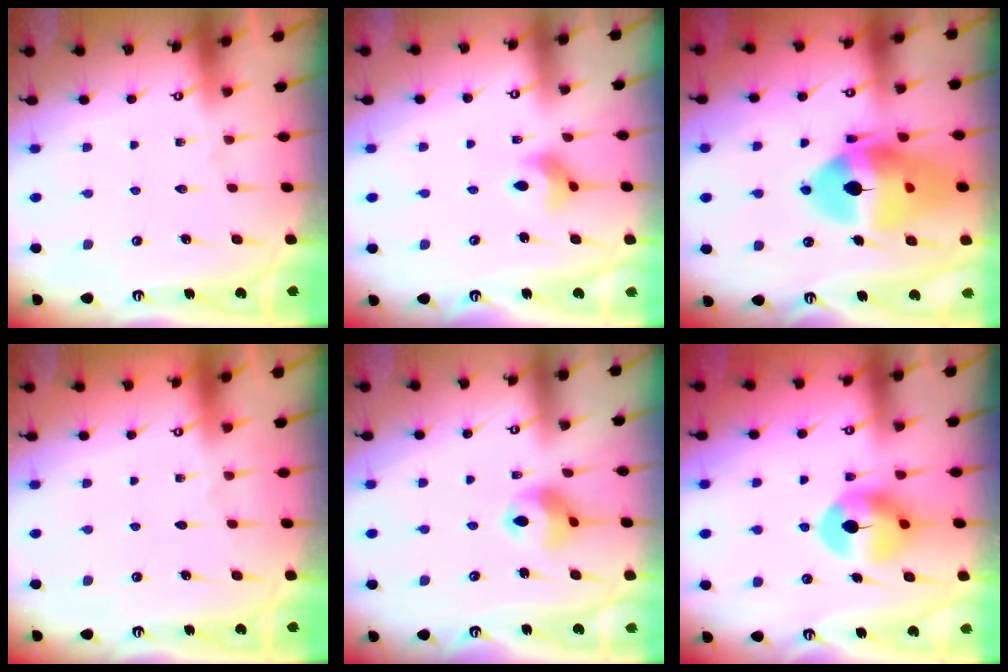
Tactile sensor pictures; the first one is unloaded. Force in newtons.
{"total": 7.3, "press": 7.2, "slide": 1.5}
{"total": 21.0, "press": 20.8, "slide": 2.4}
{"total": 0.0}
{"total": 9.7, "press": 9.6, "slide": 1.4}
{"total": 8.3, "press": 8.3, "slide": 0.4}